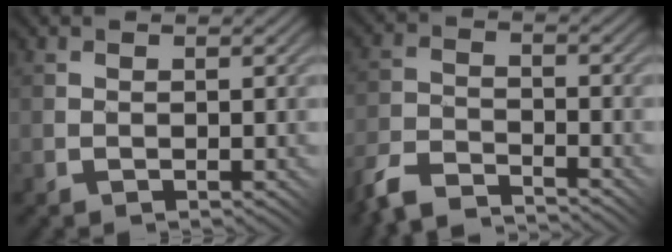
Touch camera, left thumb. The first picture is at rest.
{"total": 6.5, "force": [-6.0, 1.5, 2.2], "torque": [-0.051, -0.003, -0.132]}